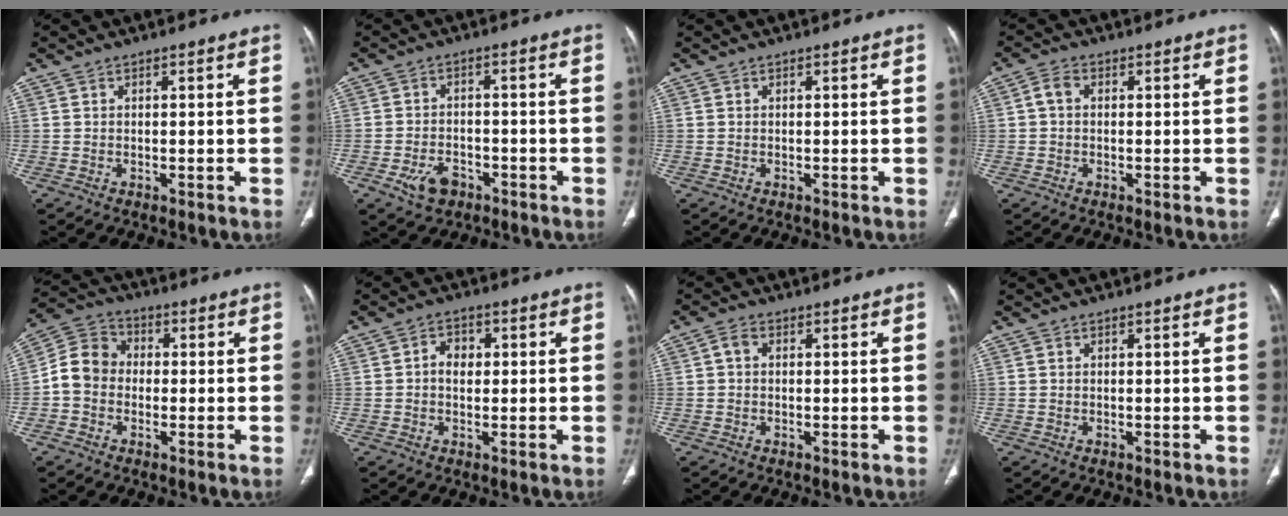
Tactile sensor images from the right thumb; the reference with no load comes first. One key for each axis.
{"total": 5.5, "fx": -2.9, "fy": 3.6, "fz": 3.0, "tx": -0.047, "ty": 0.020, "tz": -0.046}
{"total": 0.0}
{"total": 2.5, "fx": 0.3, "fy": 1.8, "fz": 1.7, "tx": -0.031, "ty": 0.009, "tz": 0.003}
{"total": 7.9, "fx": -1.0, "fy": 6.8, "fz": 3.9, "tx": -0.057, "ty": 0.030, "tz": -0.035}
{"total": 3.6, "fx": 0.3, "fy": 2.7, "fz": 2.3, "tx": -0.024, "ty": 0.010, "tz": -0.002}
{"total": 2.0, "fx": 0.2, "fy": 1.4, "fz": 1.3, "tx": -0.021, "ty": 0.006, "tz": -0.001}
{"total": 0.0}